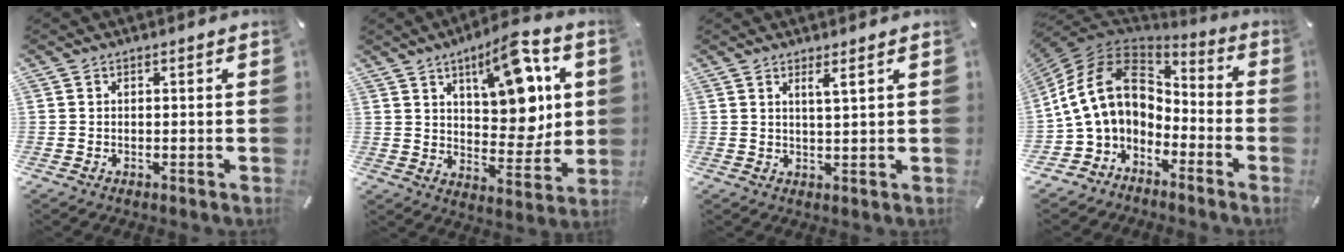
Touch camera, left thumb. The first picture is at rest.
{"total": 15.3, "force": [7.0, 7.2, 11.6], "torque": [-0.155, -0.032, 0.116]}
{"total": 2.7, "force": [1.7, -0.3, 2.1], "torque": [-0.044, -0.004, 0.029]}
{"total": 16.6, "force": [0.7, 12.0, 11.5], "torque": [-0.245, 0.018, 0.010]}